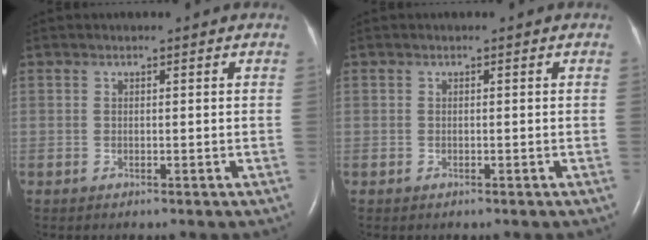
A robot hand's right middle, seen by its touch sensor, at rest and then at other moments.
{"total": 0.0}